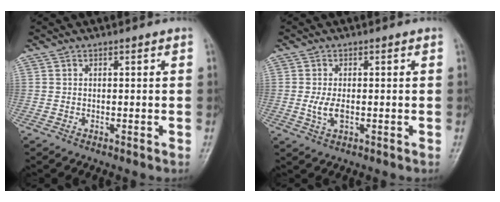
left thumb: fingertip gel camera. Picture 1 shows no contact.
{"total": 3.7, "force": [-0.5, 1.8, 3.2], "torque": [-0.071, 0.000, -0.010]}